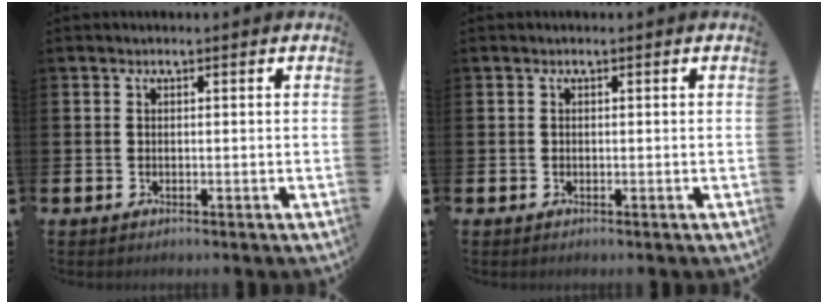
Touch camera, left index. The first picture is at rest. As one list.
[{"total": 0.0}]